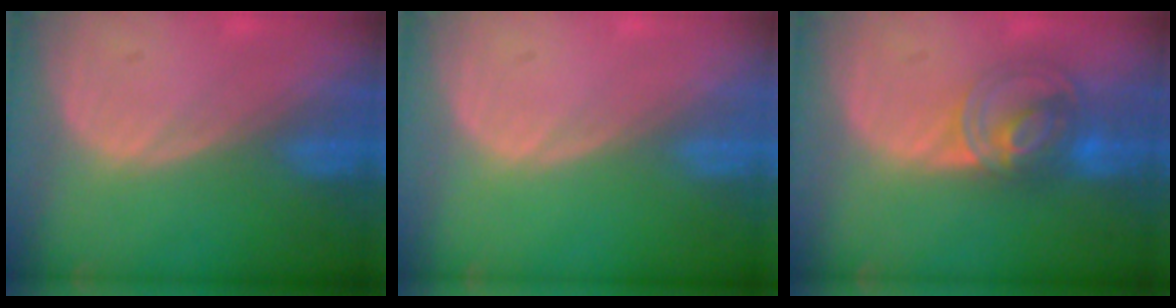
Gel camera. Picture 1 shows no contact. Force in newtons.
{"total": 0.0}
{"total": 7.4, "press": 6.2, "slide": 4.2}